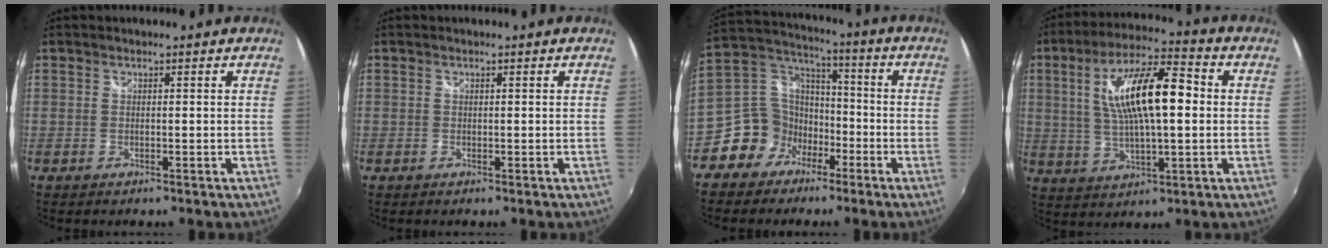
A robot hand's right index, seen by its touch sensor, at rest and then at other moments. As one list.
[{"total": 0.0}, {"total": 11.4, "force": [-6.1, 9.2, 3.0], "torque": [-0.076, 0.043, -0.107]}, {"total": 15.4, "force": [2.2, 4.7, 14.5], "torque": [-0.263, 0.017, 0.041]}]